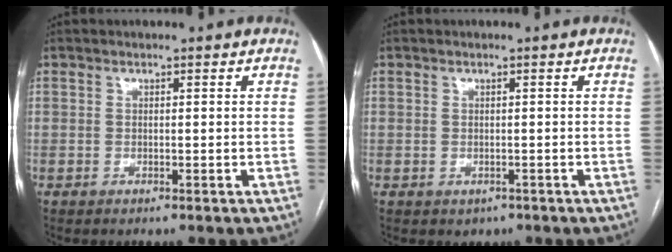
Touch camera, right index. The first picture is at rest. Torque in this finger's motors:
{"motor_torque": [-0.08, 0.04, -0.22, -0.06]}